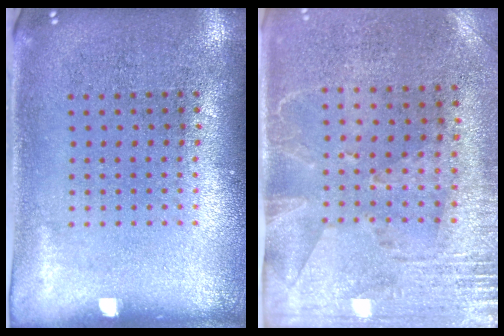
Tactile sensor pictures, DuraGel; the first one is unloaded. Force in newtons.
{"total": 2.7, "press": 2.3, "slide": 1.5}